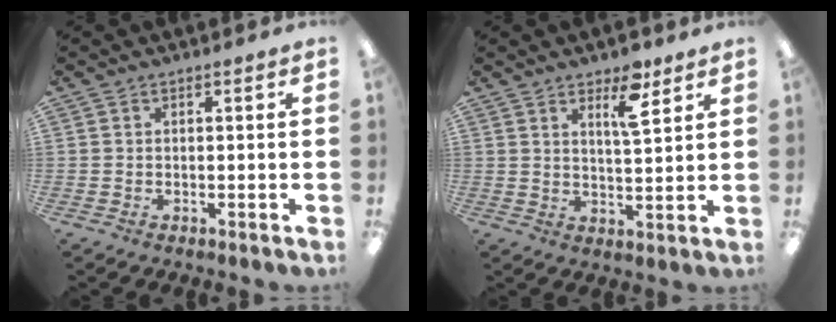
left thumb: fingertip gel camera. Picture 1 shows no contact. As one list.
[{"total": 8.8, "force": [5.8, 2.8, 6.1], "torque": [-0.087, -0.030, 0.093]}]